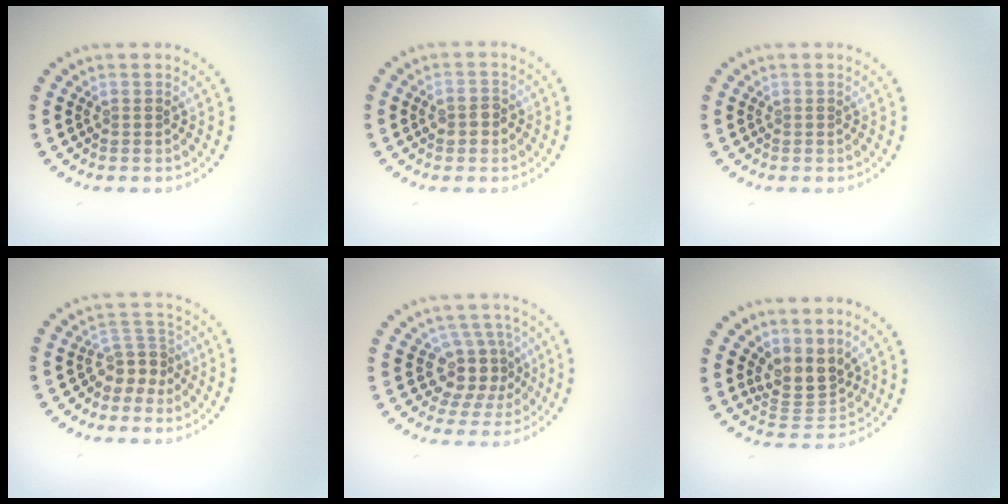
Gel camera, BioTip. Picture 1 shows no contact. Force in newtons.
{"total": 1.7, "press": 1.7, "slide": 0.1}
{"total": 0.0}
{"total": 2.8, "press": 1.9, "slide": 2.0}
{"total": 4.0, "press": 3.3, "slide": 2.2}
{"total": 3.4, "press": 2.6, "slide": 2.1}